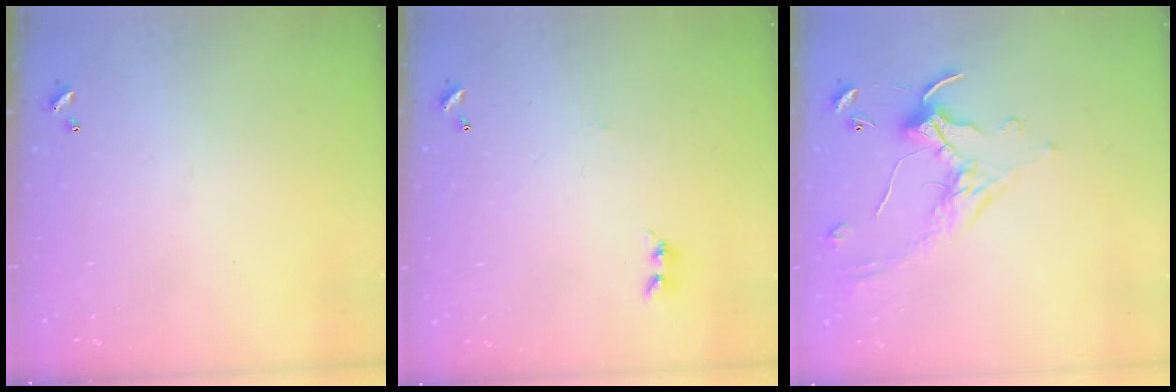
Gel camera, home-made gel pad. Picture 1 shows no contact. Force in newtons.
{"total": 2.9, "press": 2.8, "slide": 0.4}
{"total": 1.4, "press": 1.3, "slide": 0.6}